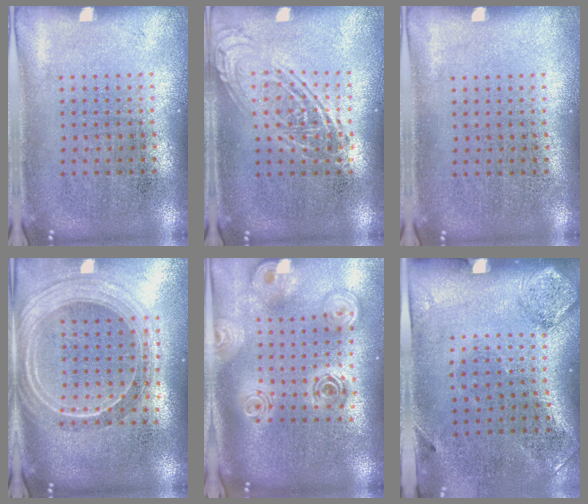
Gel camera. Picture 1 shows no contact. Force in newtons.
{"total": 2.6, "press": 2.6, "slide": 0.3}
{"total": 0.0}
{"total": 2.3, "press": 1.9, "slide": 1.3}
{"total": 2.6, "press": 1.9, "slide": 1.8}
{"total": 1.9, "press": 1.1, "slide": 1.6}